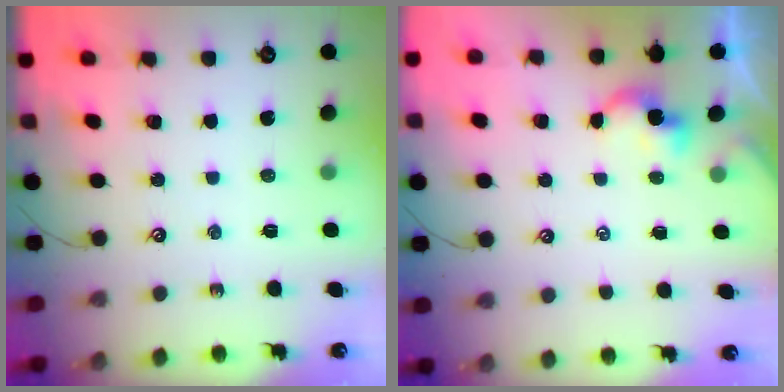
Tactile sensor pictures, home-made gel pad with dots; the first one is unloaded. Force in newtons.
{"total": 1.8, "press": 1.7, "slide": 0.2}